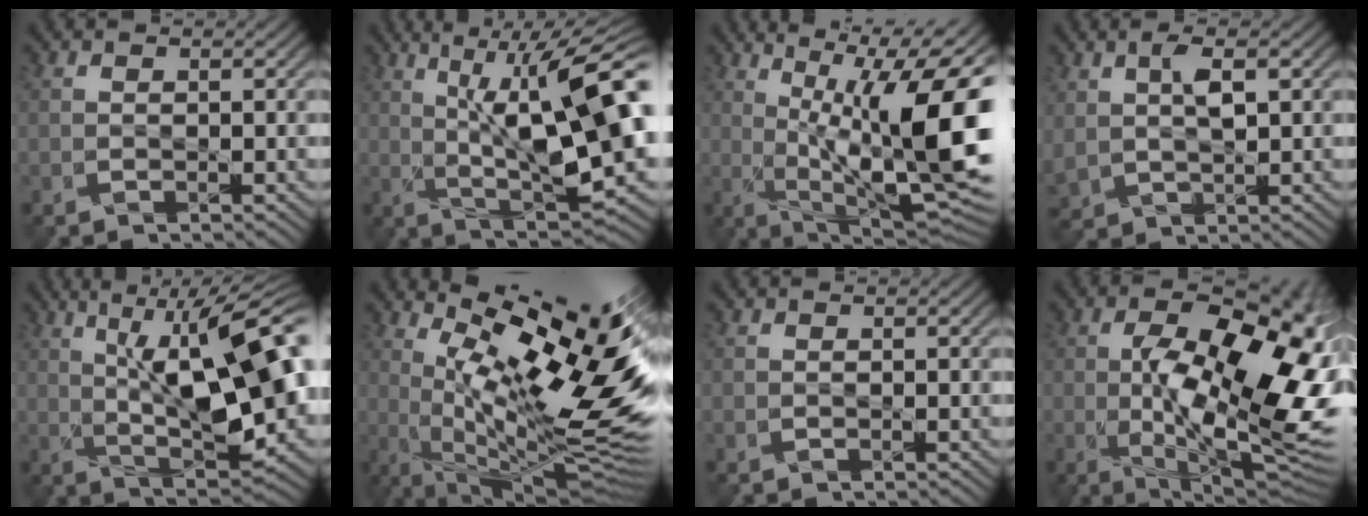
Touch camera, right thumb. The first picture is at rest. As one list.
[{"total": 14.0, "force": [2.6, 3.7, 13.3], "torque": [-0.213, 0.008, 0.056]}, {"total": 16.8, "force": [0.9, 6.0, 15.7], "torque": [-0.227, 0.001, 0.019]}, {"total": 3.3, "force": [1.4, 1.8, 2.3], "torque": [-0.061, 0.001, 0.036]}, {"total": 14.6, "force": [2.2, 5.2, 13.4], "torque": [-0.194, 0.018, 0.039]}, {"total": 17.5, "force": [4.1, 4.9, 16.3], "torque": [-0.269, 0.000, 0.093]}, {"total": 0.0}, {"total": 17.1, "force": [-1.0, 8.0, 15.1], "torque": [-0.257, -0.011, -0.006]}]